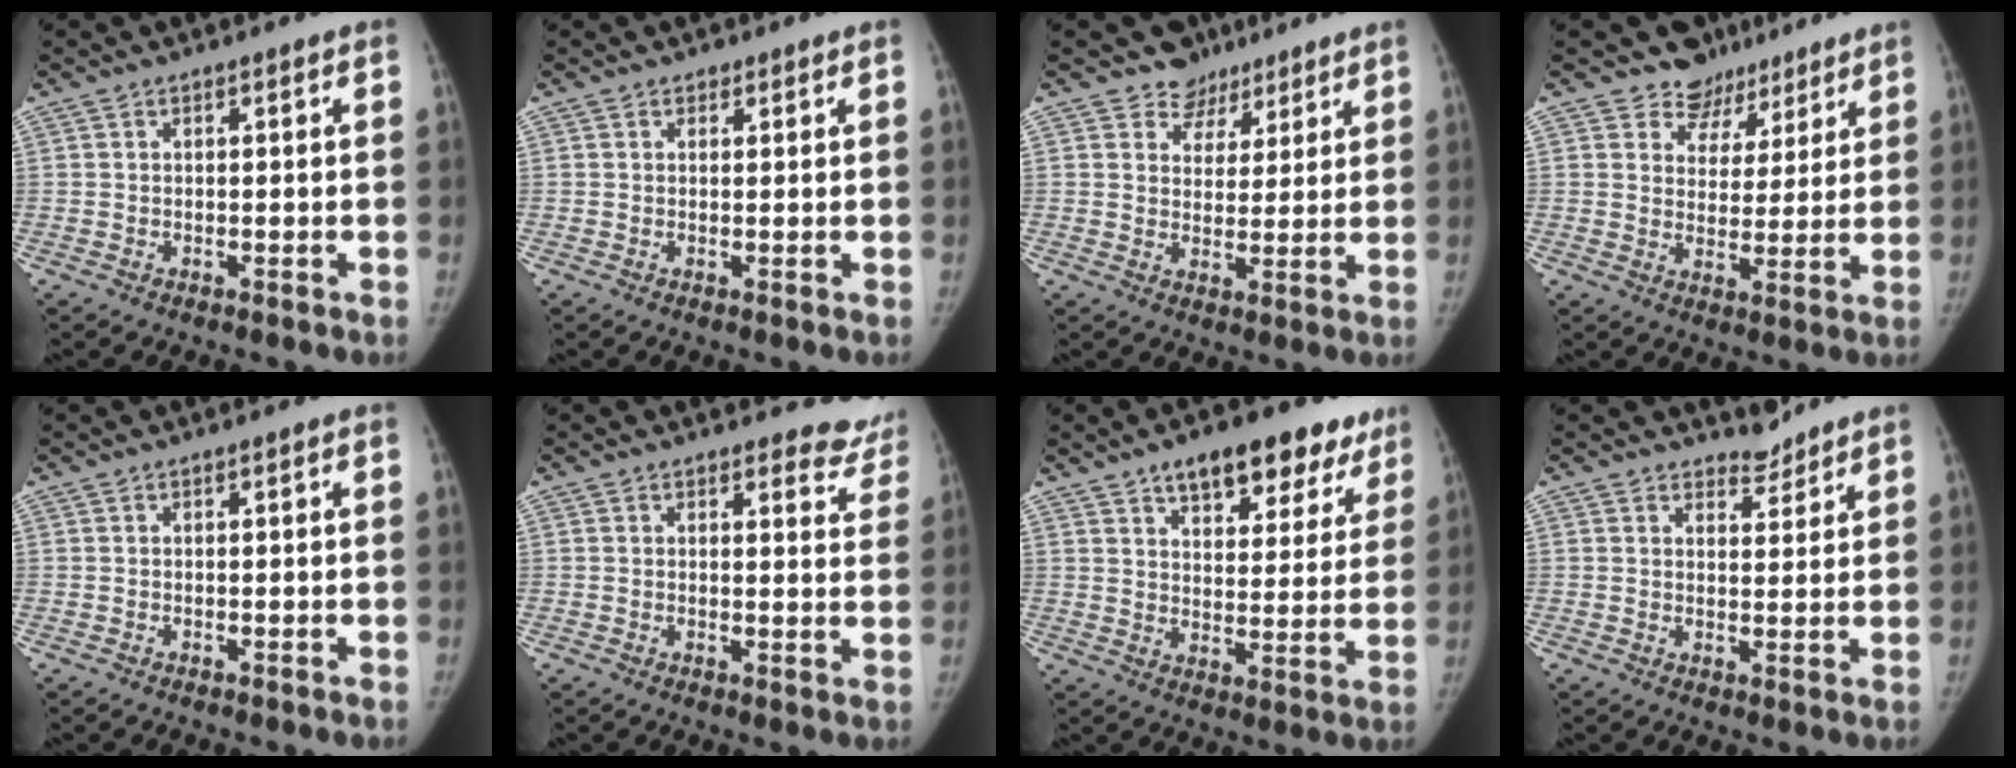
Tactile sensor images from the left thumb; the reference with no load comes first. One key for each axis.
{"total": 0.9, "fx": 0.6, "fy": 0.7, "fz": 0.1, "tx": 0.010, "ty": -0.003, "tz": 0.005}
{"total": 6.3, "fx": 4.5, "fy": 4.4, "fz": -0.3, "tx": 0.035, "ty": -0.031, "tz": 0.064}
{"total": 8.0, "fx": 6.1, "fy": 5.2, "fz": -0.2, "tx": 0.041, "ty": -0.043, "tz": 0.084}
{"total": 0.0}
{"total": 7.4, "fx": 6.9, "fy": 2.7, "fz": 0.1, "tx": 0.051, "ty": -0.045, "tz": 0.048}
{"total": 16.7, "fx": 10.8, "fy": 8.0, "fz": 9.9, "tx": -0.075, "ty": -0.028, "tz": 0.150}
{"total": 3.2, "fx": 3.0, "fy": 1.2, "fz": 0.0, "tx": 0.020, "ty": -0.025, "tz": 0.044}